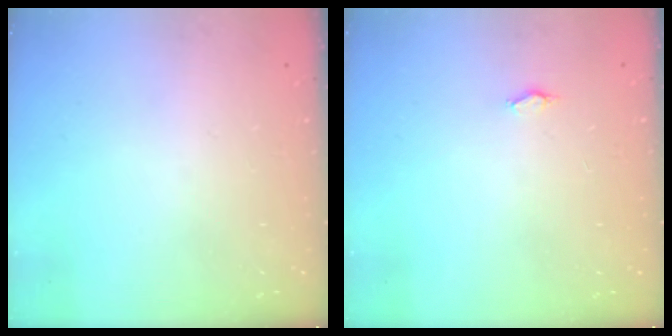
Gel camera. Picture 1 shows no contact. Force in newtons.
{"total": 12.3, "press": 4.2, "slide": 11.6}